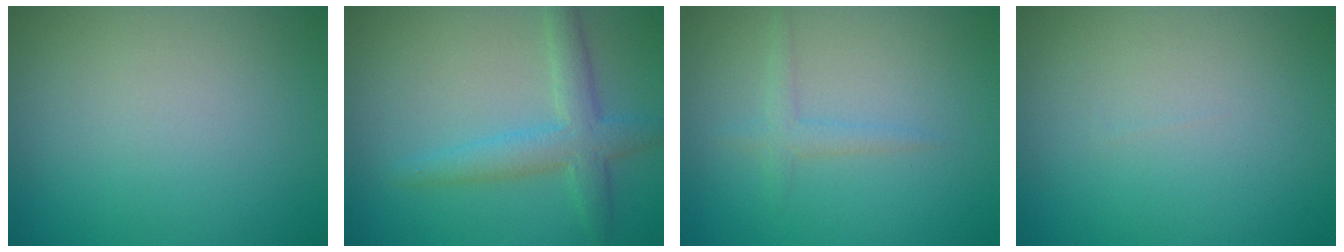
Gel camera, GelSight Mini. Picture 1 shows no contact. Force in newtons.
{"total": 3.7, "press": 3.7, "slide": 0.2}
{"total": 1.4, "press": 1.4, "slide": 0.1}
{"total": 0.0}